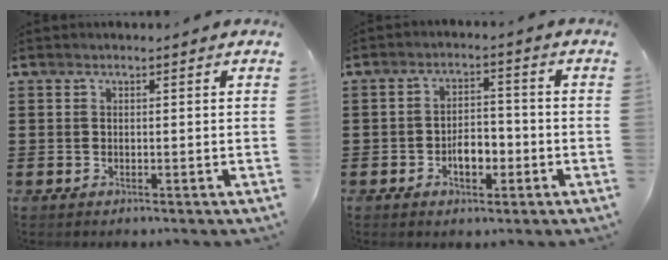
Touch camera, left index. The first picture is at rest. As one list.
[{"total": 4.6, "force": [-1.6, 2.5, 3.5], "torque": [-0.054, 0.004, -0.032]}]